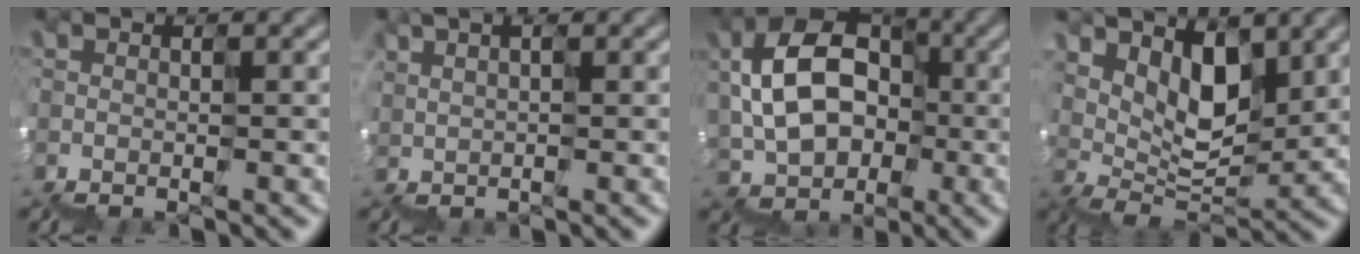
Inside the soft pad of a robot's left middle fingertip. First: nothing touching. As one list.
[{"total": 2.6, "force": [1.1, 1.1, 2.1], "torque": [-0.004, 0.022, 0.022]}, {"total": 8.1, "force": [0.9, 6.4, 5.0], "torque": [-0.098, 0.038, 0.013]}, {"total": 3.7, "force": [2.7, 2.1, 1.4], "torque": [-0.025, 0.005, 0.058]}]